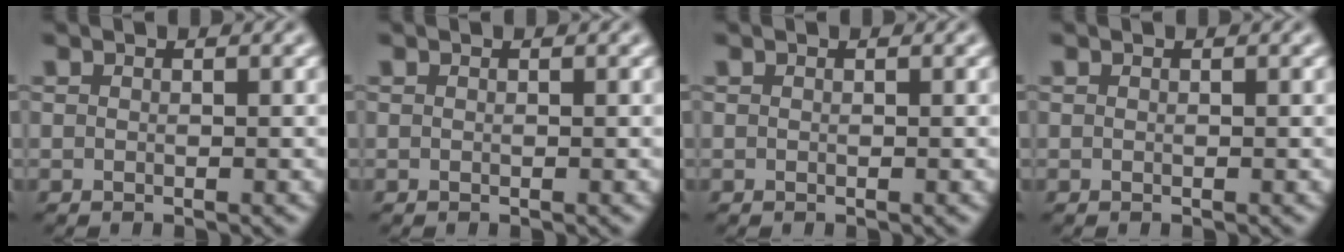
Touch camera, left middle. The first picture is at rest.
{"total": 0.0}
{"total": 0.0}
{"total": 0.0}